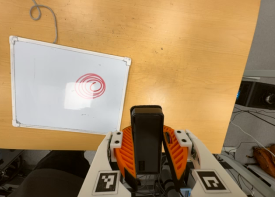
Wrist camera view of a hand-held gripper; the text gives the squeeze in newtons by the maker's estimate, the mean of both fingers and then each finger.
{"total": 8.0, "left": 6.3, "right": 9.8}